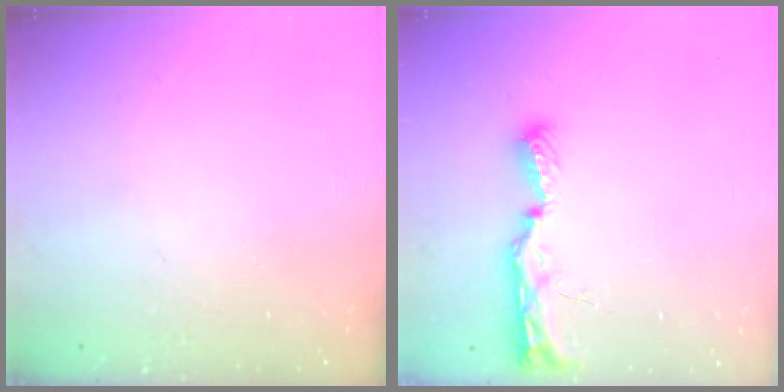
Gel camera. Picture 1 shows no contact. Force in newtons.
{"total": 8.9, "press": 8.9, "slide": 1.3}